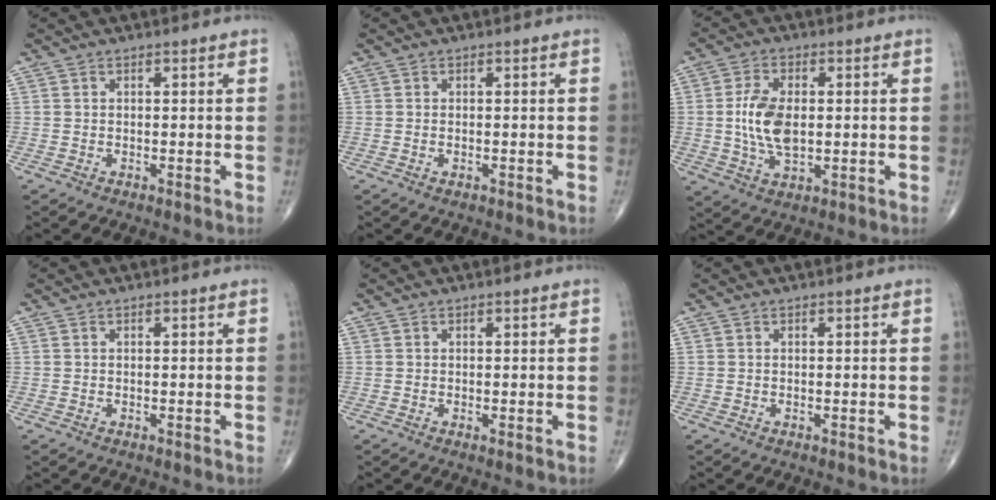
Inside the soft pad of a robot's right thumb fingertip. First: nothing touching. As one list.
[{"total": 0.6, "force": [-0.2, 0.3, 0.5], "torque": [-0.010, 0.003, -0.002]}, {"total": 9.2, "force": [0.3, 5.1, 7.7], "torque": [-0.149, -0.002, 0.009]}, {"total": 0.0}, {"total": 0.0}, {"total": 0.0}]